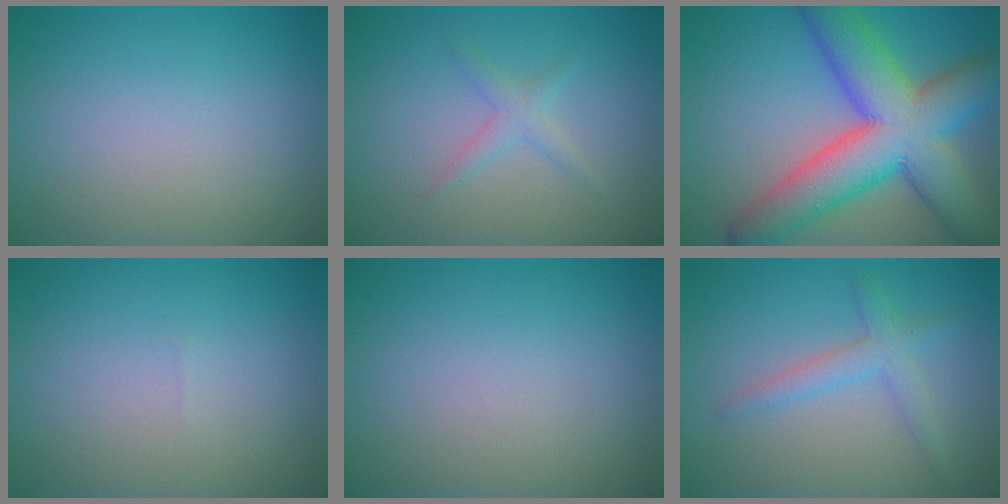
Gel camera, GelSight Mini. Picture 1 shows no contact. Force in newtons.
{"total": 1.4, "press": 1.4, "slide": 0.1}
{"total": 12.6, "press": 12.6, "slide": 0.5}
{"total": 0.0}
{"total": 0.0}
{"total": 2.4, "press": 2.4, "slide": 0.3}